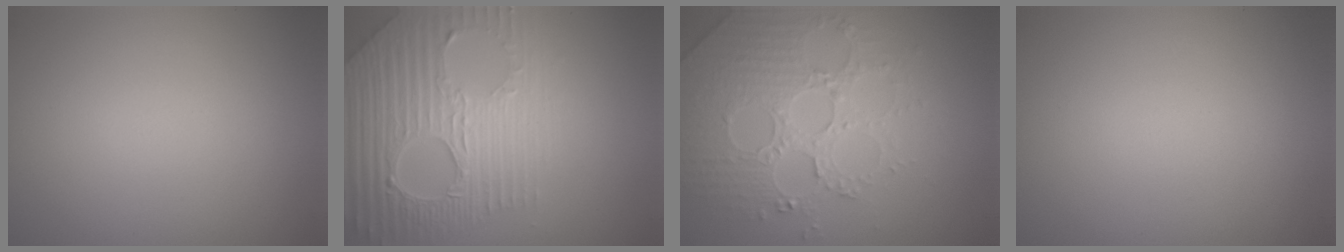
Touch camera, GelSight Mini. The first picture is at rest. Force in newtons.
{"total": 8.7, "press": 5.9, "slide": 6.4}
{"total": 4.4, "press": 4.3, "slide": 1.1}
{"total": 0.0}